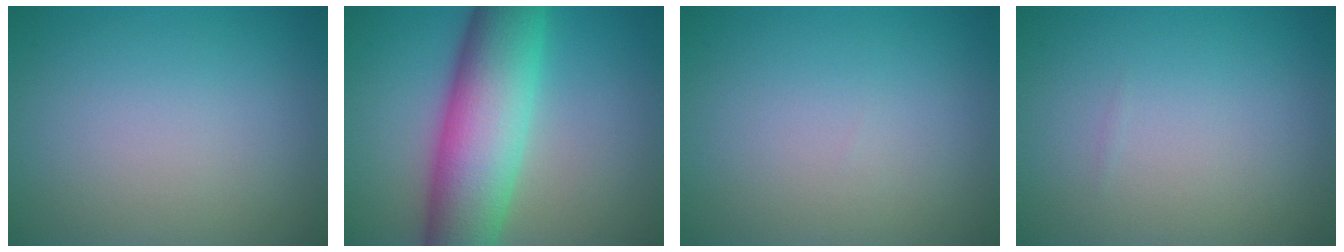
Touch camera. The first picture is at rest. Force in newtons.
{"total": 11.0, "press": 11.0, "slide": 0.1}
{"total": 0.0}
{"total": 0.0}